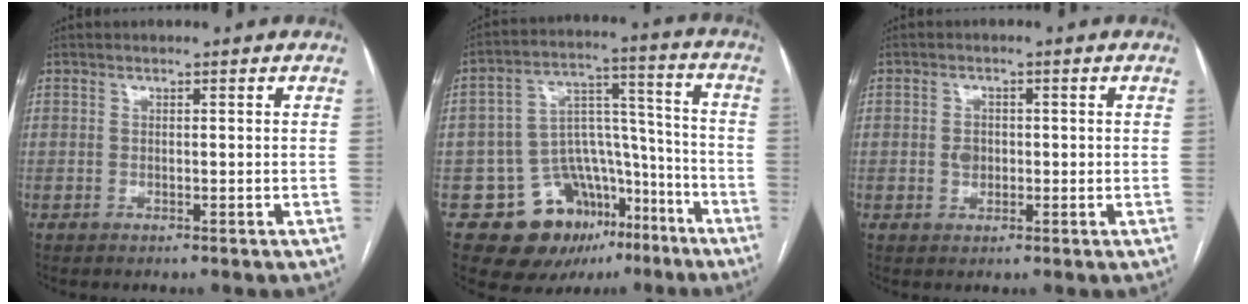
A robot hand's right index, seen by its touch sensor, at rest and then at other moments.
{"total": 15.5, "force": [-8.7, 10.9, 6.7], "torque": [-0.084, 0.075, -0.122]}
{"total": 2.3, "force": [0.0, 1.9, 1.3], "torque": [-0.022, 0.005, 0.002]}